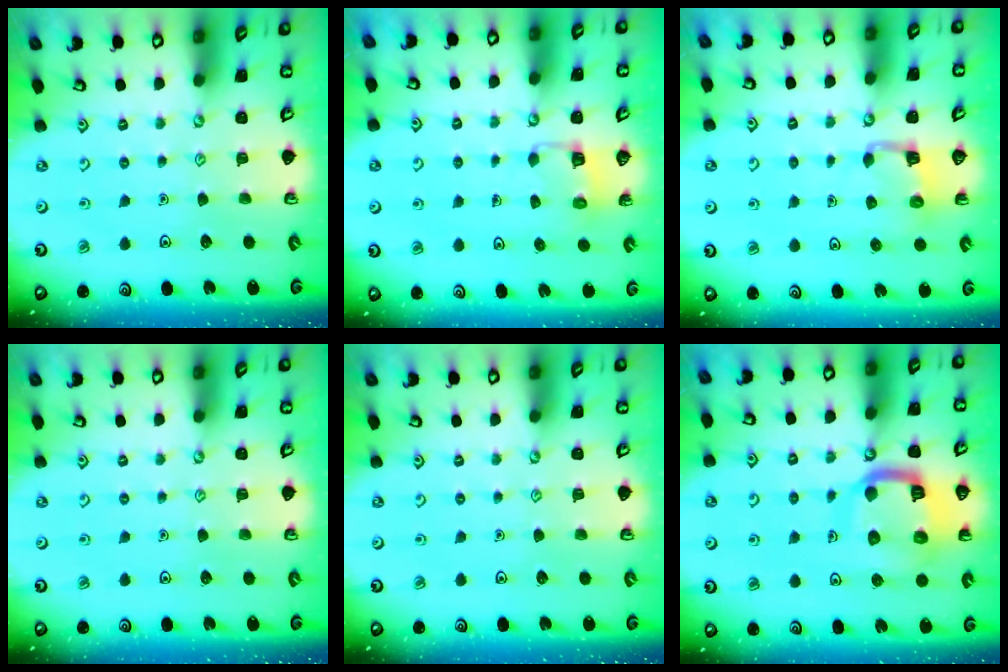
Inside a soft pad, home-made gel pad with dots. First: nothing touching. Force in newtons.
{"total": 3.1, "press": 3.1, "slide": 0.3}
{"total": 2.7, "press": 2.7, "slide": 0.4}
{"total": 0.0}
{"total": 0.0}
{"total": 13.8, "press": 13.7, "slide": 1.4}